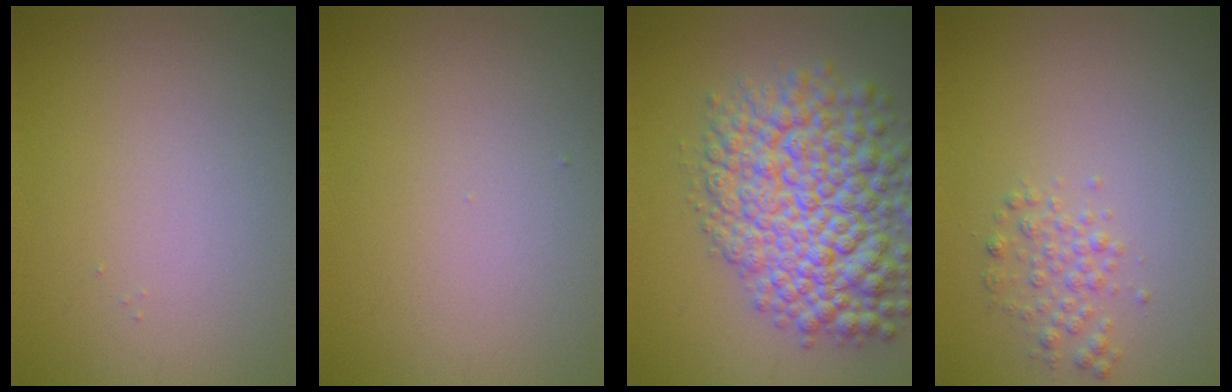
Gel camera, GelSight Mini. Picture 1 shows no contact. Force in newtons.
{"total": 0.0}
{"total": 10.1, "press": 10.1, "slide": 0.4}
{"total": 1.7, "press": 1.7, "slide": 0.0}